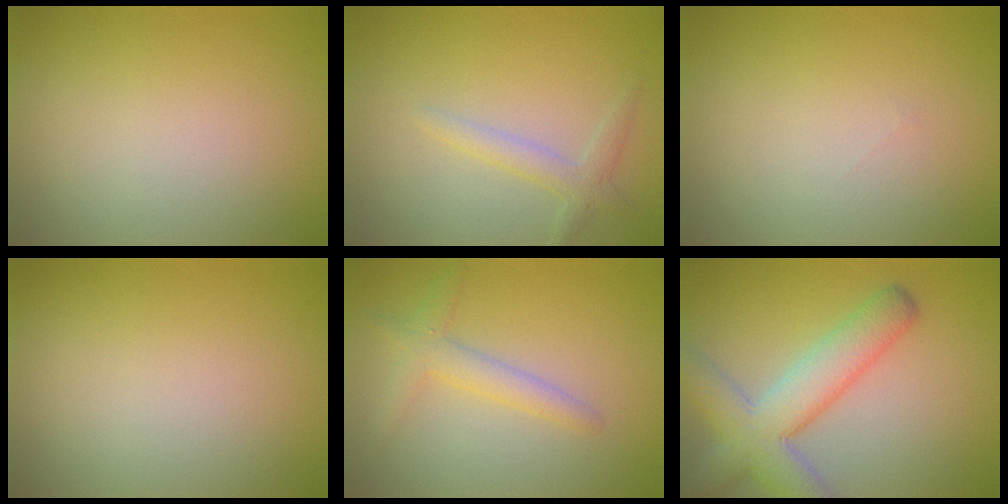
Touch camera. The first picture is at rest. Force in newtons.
{"total": 1.9, "press": 1.9, "slide": 0.1}
{"total": 0.0}
{"total": 0.0}
{"total": 2.4, "press": 2.4, "slide": 0.1}
{"total": 7.1, "press": 7.0, "slide": 0.4}